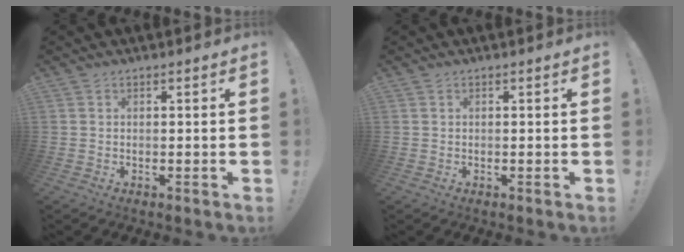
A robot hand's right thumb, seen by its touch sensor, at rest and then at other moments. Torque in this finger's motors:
{"motor_torque": [-0.38, -0.25, -0.05, -0.13, -0.05]}